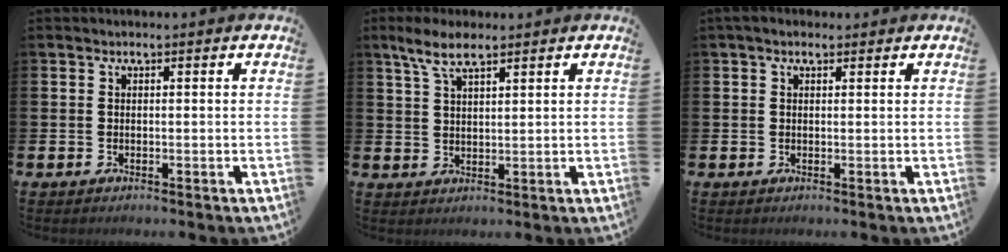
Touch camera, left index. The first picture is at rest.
{"total": 5.6, "force": [4.3, 1.6, 3.2], "torque": [-0.064, -0.007, 0.074]}
{"total": 1.7, "force": [1.2, 1.0, 0.8], "torque": [-0.011, 0.008, 0.019]}